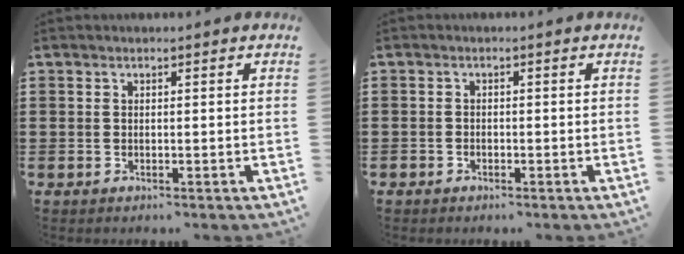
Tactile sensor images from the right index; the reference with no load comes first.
{"total": 0.9, "force": [-0.7, 0.6, 0.2], "torque": [-0.006, 0.000, -0.014]}